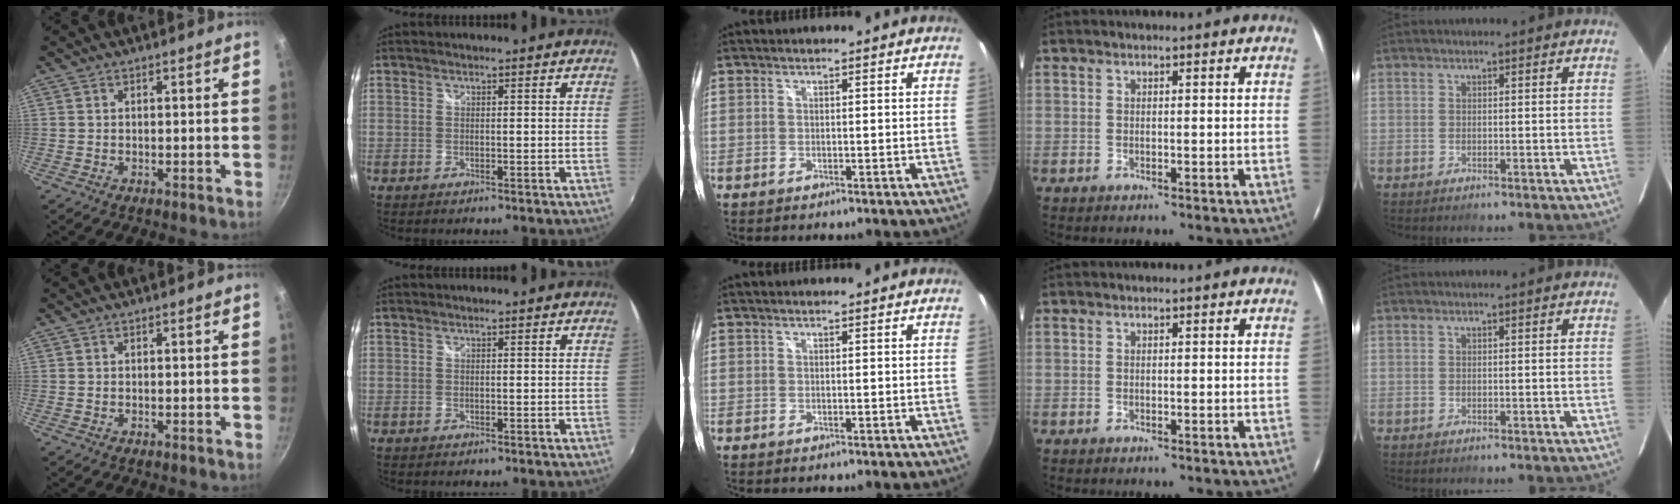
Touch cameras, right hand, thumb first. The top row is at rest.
{}